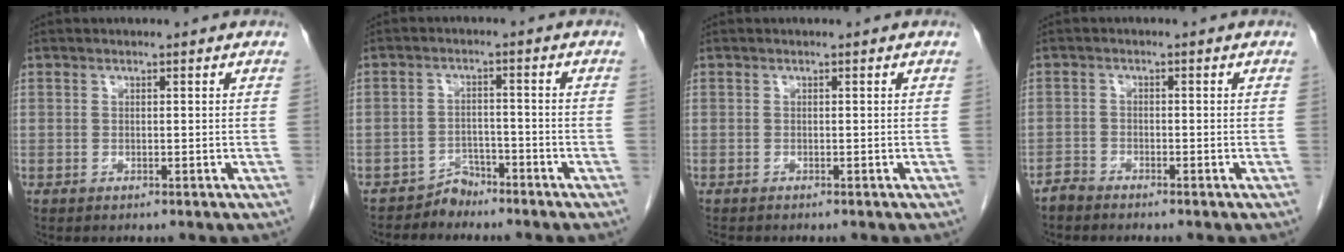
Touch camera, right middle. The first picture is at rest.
{"total": 3.1, "force": [-2.7, 1.3, -0.5], "torque": [0.010, 0.004, -0.047]}
{"total": 1.8, "force": [-1.6, 0.5, 0.7], "torque": [-0.013, -0.004, -0.019]}
{"total": 1.7, "force": [-1.7, 0.3, -0.1], "torque": [0.003, -0.002, -0.034]}